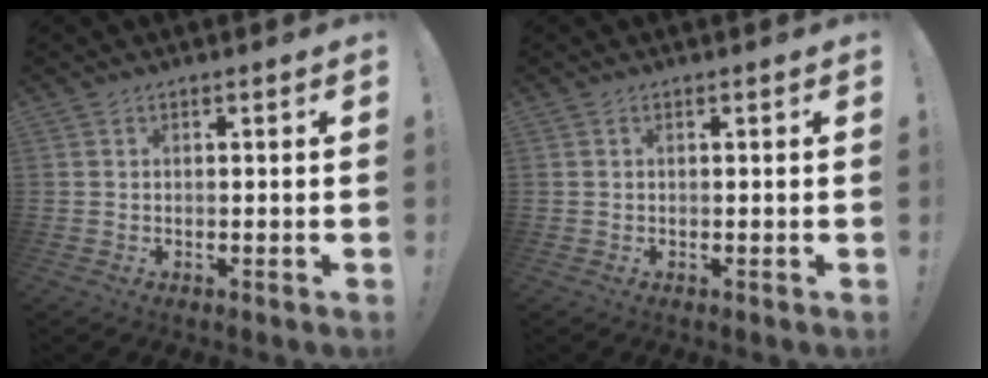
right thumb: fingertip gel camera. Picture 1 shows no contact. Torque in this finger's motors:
{"motor_torque": [-0.03, 0.45, 0.20, -0.46, 0.00]}